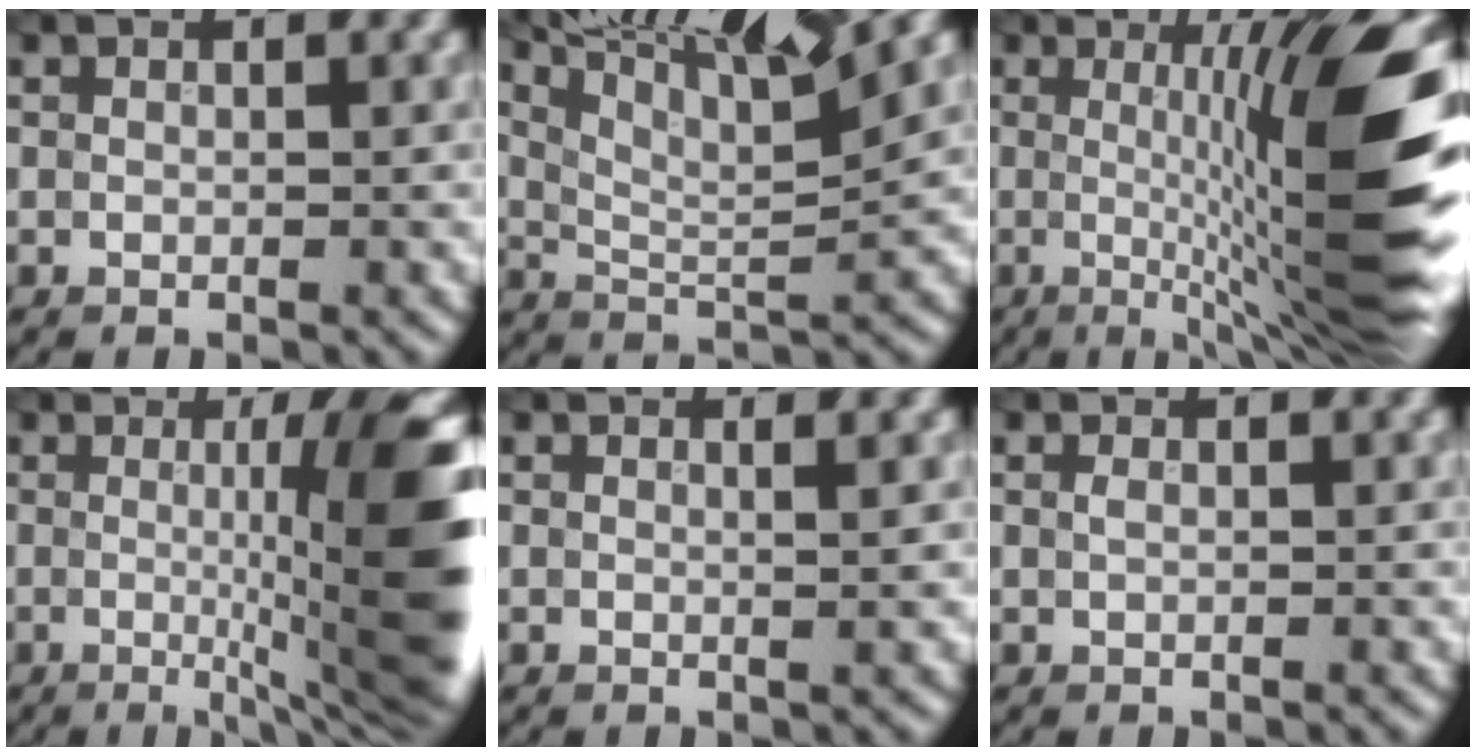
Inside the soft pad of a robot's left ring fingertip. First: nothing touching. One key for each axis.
{"total": 10.1, "fx": 6.5, "fy": 2.0, "fz": 7.4, "tx": -0.128, "ty": 0.016, "tz": 0.109}
{"total": 14.2, "fx": -0.4, "fy": 3.1, "fz": 13.9, "tx": -0.156, "ty": 0.008, "tz": -0.008}
{"total": 12.6, "fx": -0.2, "fy": 2.8, "fz": 12.3, "tx": -0.135, "ty": -0.003, "tz": -0.001}
{"total": 1.4, "fx": 0.4, "fy": 0.6, "fz": 1.2, "tx": -0.009, "ty": 0.002, "tz": -0.007}
{"total": 0.5, "fx": 0.0, "fy": 0.2, "fz": 0.5, "tx": -0.012, "ty": 0.002, "tz": 0.001}